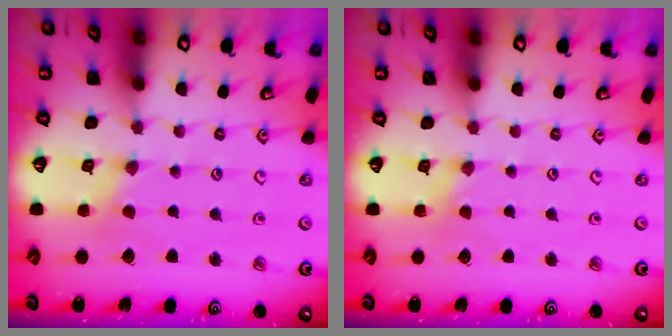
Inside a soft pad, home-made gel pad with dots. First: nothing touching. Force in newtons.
{"total": 1.8, "press": 1.8, "slide": 0.3}